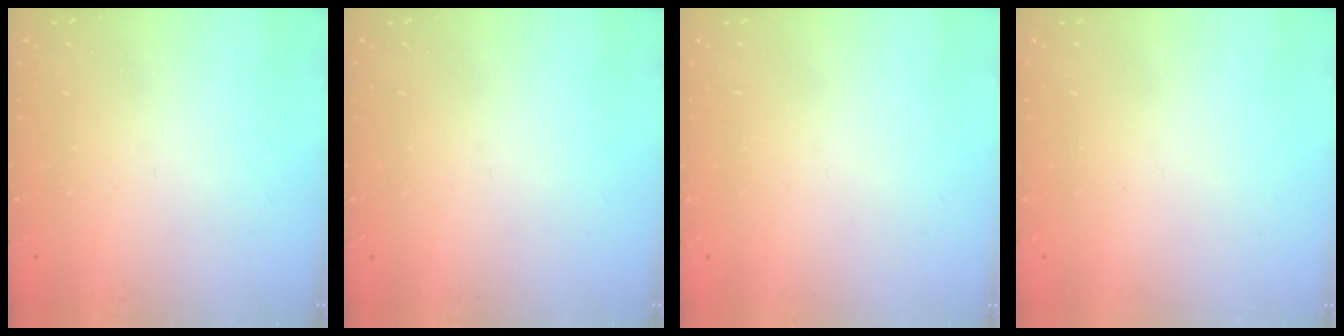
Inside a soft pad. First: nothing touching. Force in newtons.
{"total": 0.0}
{"total": 1.8, "press": 1.7, "slide": 0.1}
{"total": 1.7, "press": 1.7, "slide": 0.1}